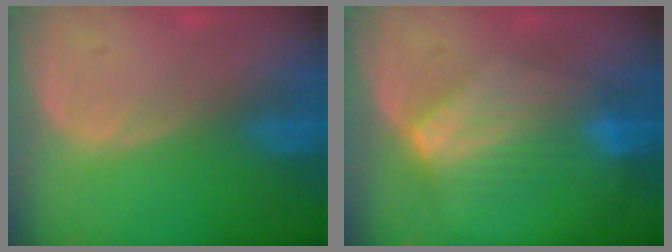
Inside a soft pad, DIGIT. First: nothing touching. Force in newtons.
{"total": 7.0, "press": 6.6, "slide": 2.3}